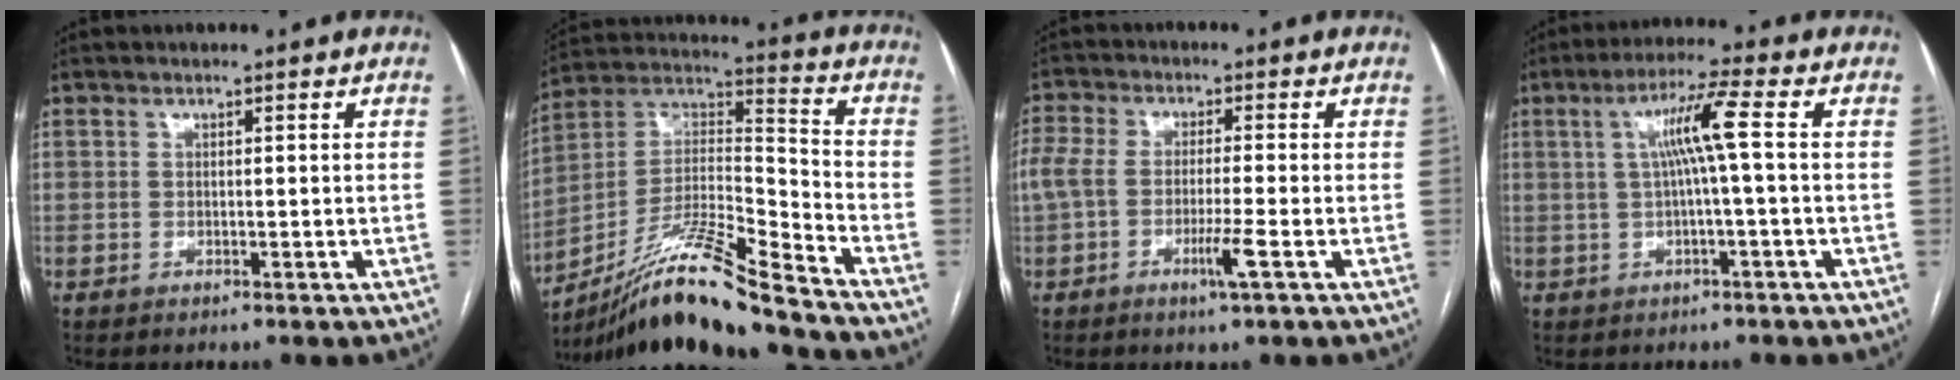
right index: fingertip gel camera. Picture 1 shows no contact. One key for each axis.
{"total": 17.3, "fx": -14.3, "fy": -0.1, "fz": 9.8, "tx": -0.192, "ty": 0.012, "tz": -0.259}
{"total": 7.0, "fx": -2.3, "fy": 1.1, "fz": 6.5, "tx": -0.150, "ty": 0.010, "tz": -0.044}
{"total": 6.4, "fx": 0.7, "fy": -0.9, "fz": 6.3, "tx": -0.113, "ty": 0.014, "tz": 0.016}